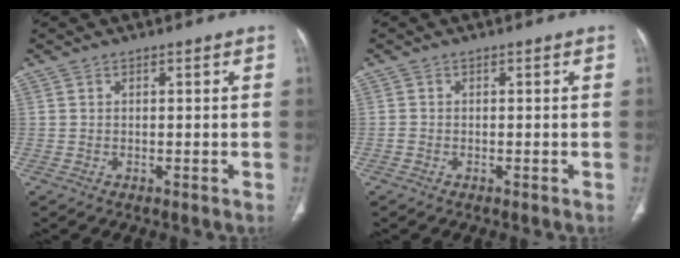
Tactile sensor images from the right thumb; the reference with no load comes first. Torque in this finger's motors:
{"motor_torque": [2.53, 2.48, 0.15, -0.22, 0.00]}